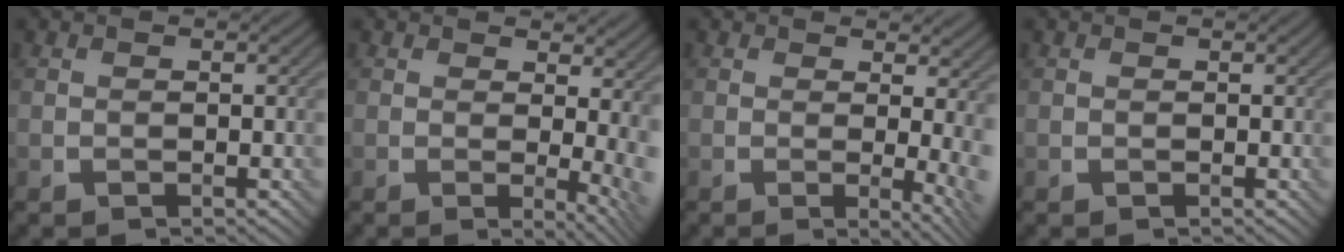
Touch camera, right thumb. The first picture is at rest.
{"total": 6.5, "force": [0.8, 1.9, 6.1], "torque": [-0.072, -0.009, 0.010]}
{"total": 5.7, "force": [0.2, 1.3, 5.5], "torque": [-0.075, -0.009, 0.002]}
{"total": 0.0}